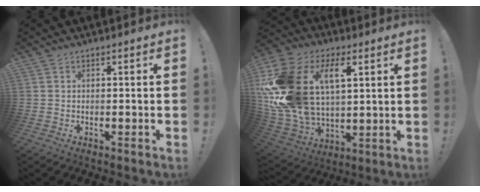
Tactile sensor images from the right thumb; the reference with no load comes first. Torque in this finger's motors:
{"motor_torque": [1.68, 1.71, 2.50, 0.27, 1.05]}